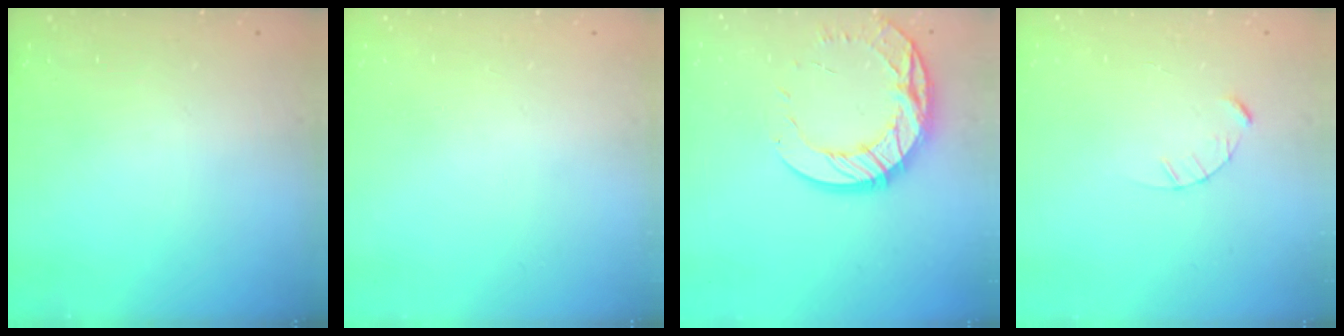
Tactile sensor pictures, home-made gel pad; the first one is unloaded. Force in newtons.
{"total": 0.0}
{"total": 15.4, "press": 15.3, "slide": 1.3}
{"total": 2.4, "press": 2.4, "slide": 0.3}